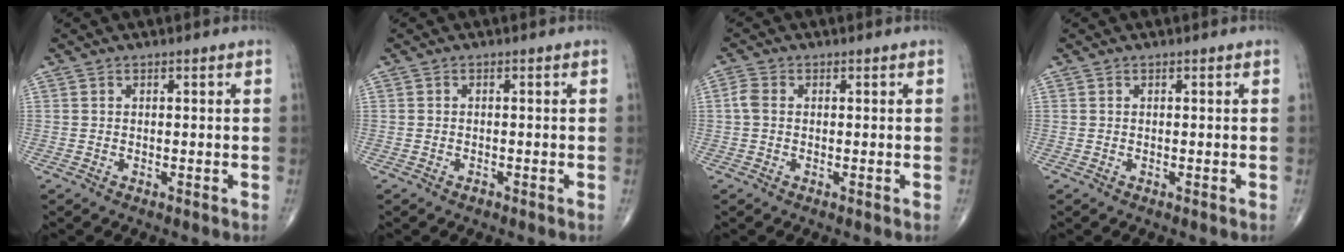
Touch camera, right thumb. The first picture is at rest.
{"total": 0.8, "force": [-0.6, 0.4, 0.3], "torque": [-0.005, 0.002, -0.010]}
{"total": 2.3, "force": [0.0, 1.6, 1.6], "torque": [-0.037, 0.005, -0.004]}
{"total": 0.0}